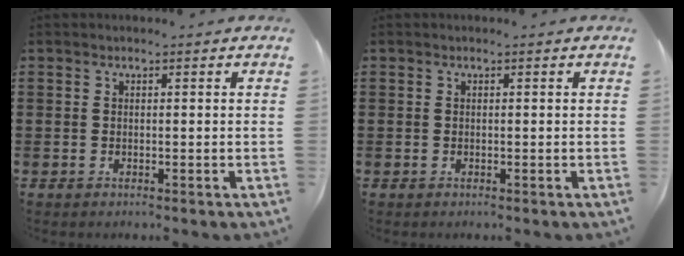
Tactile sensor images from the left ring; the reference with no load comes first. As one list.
[{"total": 0.0}]